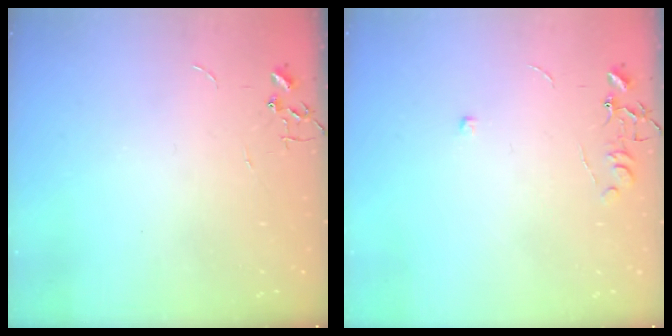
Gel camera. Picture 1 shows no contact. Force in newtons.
{"total": 5.5, "press": 5.5, "slide": 0.5}